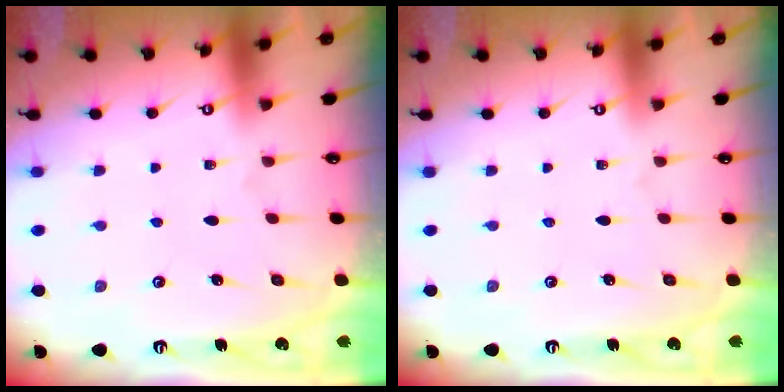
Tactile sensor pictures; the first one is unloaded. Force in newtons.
{"total": 0.0}